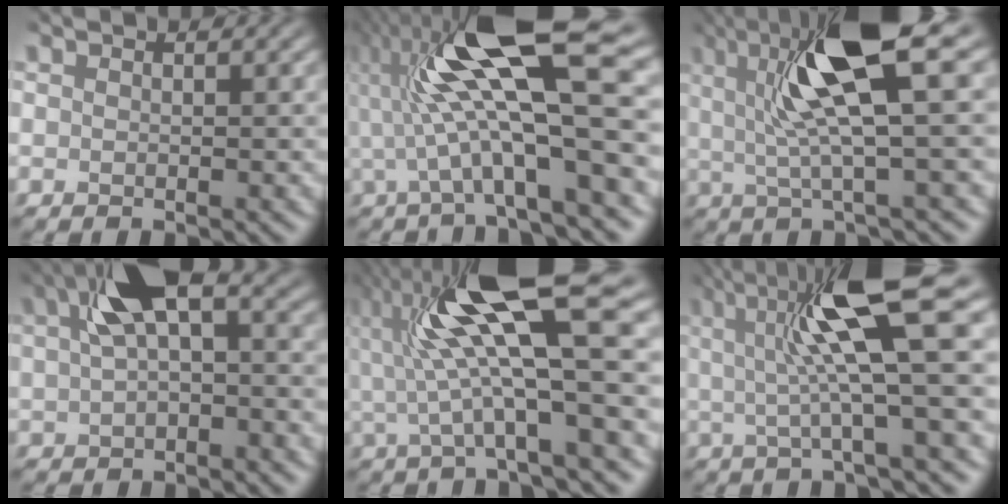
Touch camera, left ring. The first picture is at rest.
{"total": 12.0, "force": [0.9, 3.1, 11.5], "torque": [-0.213, 0.009, 0.020]}
{"total": 7.7, "force": [2.6, 1.3, 7.1], "torque": [-0.138, -0.007, 0.050]}
{"total": 6.0, "force": [1.4, 2.8, 5.1], "torque": [-0.106, 0.009, 0.025]}
{"total": 10.3, "force": [1.1, 2.3, 10.0], "torque": [-0.195, 0.005, 0.027]}
{"total": 7.8, "force": [1.8, 1.1, 7.5], "torque": [-0.131, -0.005, 0.035]}